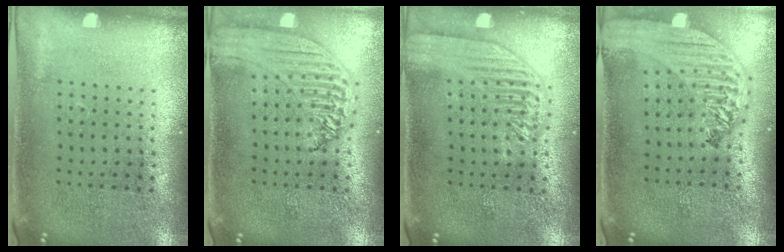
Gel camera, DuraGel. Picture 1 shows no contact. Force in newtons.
{"total": 1.5, "press": 1.4, "slide": 0.3}
{"total": 1.8, "press": 1.8, "slide": 0.3}
{"total": 3.1, "press": 2.5, "slide": 1.8}